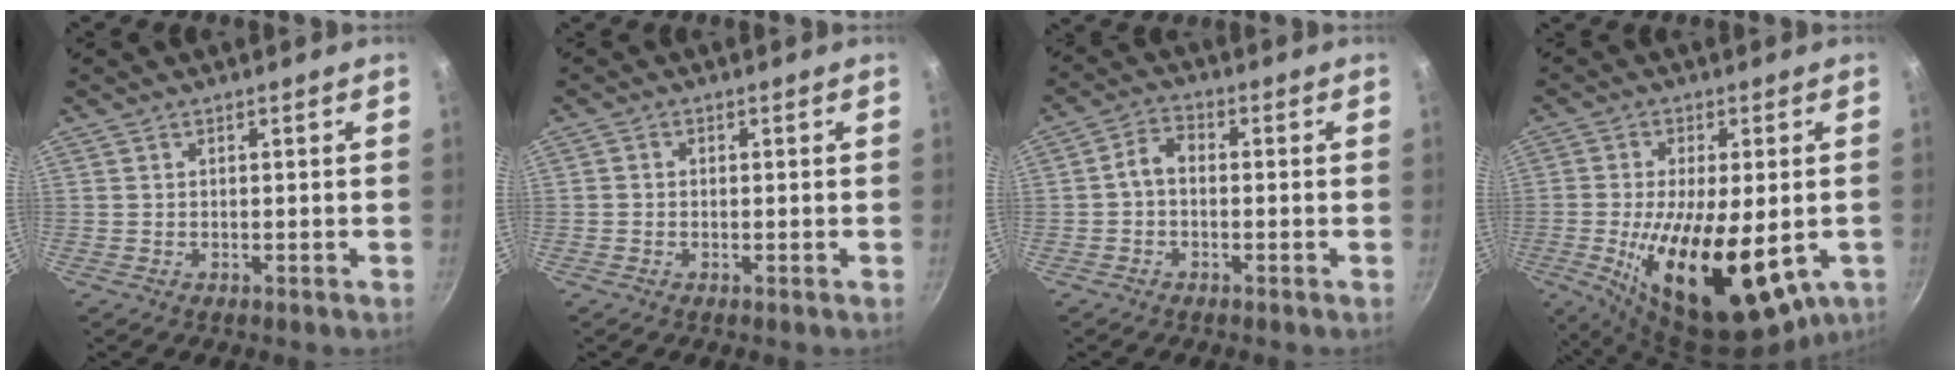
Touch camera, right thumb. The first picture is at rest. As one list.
[{"total": 0.9, "force": [-0.2, 0.8, 0.4], "torque": [-0.006, 0.004, -0.006]}, {"total": 3.8, "force": [-0.8, 2.6, 2.7], "torque": [-0.051, 0.022, -0.025]}, {"total": 22.4, "force": [-5.0, 9.9, 19.4], "torque": [-0.310, -0.009, -0.062]}]